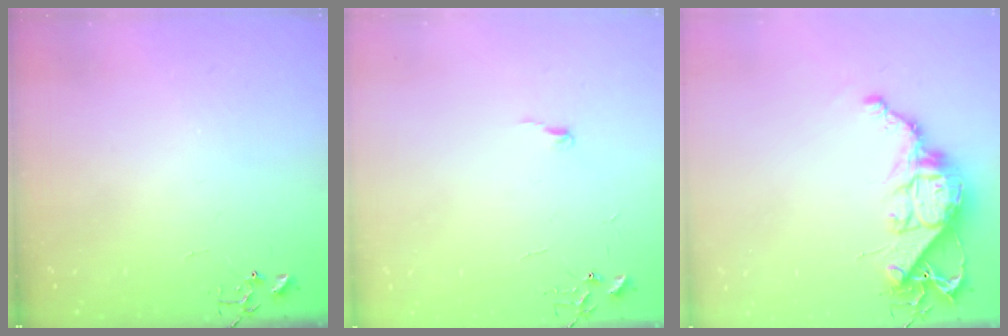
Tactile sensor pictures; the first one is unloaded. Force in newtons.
{"total": 3.7, "press": 3.7, "slide": 0.3}
{"total": 12.8, "press": 12.7, "slide": 1.0}